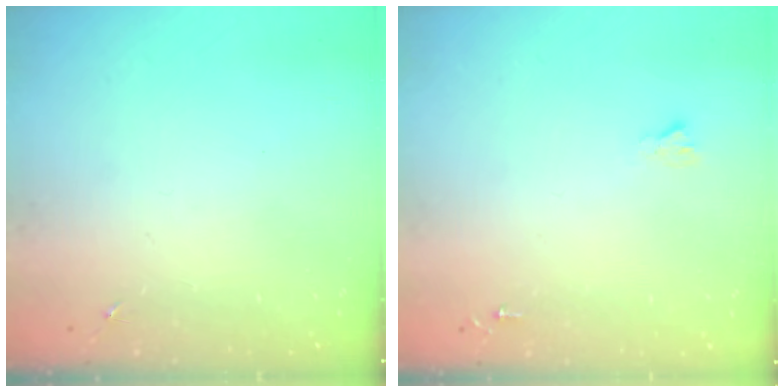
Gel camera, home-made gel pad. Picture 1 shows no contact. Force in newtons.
{"total": 1.9, "press": 1.9, "slide": 0.2}